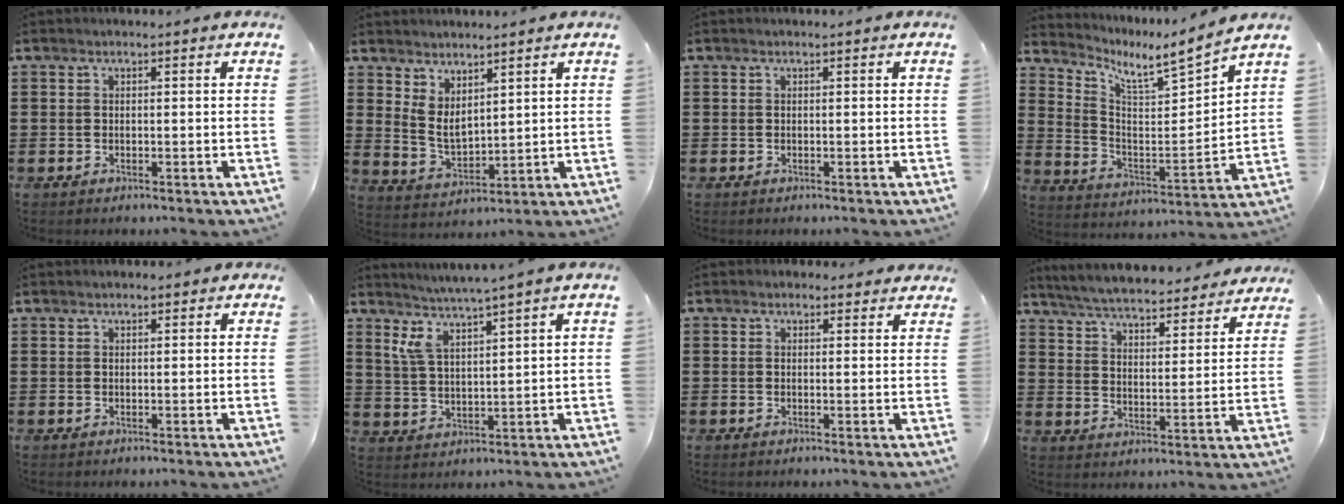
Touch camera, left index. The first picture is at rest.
{"total": 4.2, "force": [3.2, 2.0, 1.9], "torque": [-0.050, -0.008, 0.060]}
{"total": 0.0}
{"total": 4.6, "force": [4.2, 0.8, 1.7], "torque": [-0.052, -0.039, 0.060]}
{"total": 0.6, "force": [0.3, 0.5, 0.2], "torque": [-0.005, 0.005, 0.005]}
{"total": 4.6, "force": [3.2, 0.4, 3.3], "torque": [-0.073, -0.012, 0.055]}
{"total": 1.2, "force": [0.8, 0.9, 0.3], "torque": [-0.010, 0.007, 0.015]}
{"total": 5.5, "force": [5.4, -0.2, 1.0], "torque": [-0.047, -0.038, 0.091]}